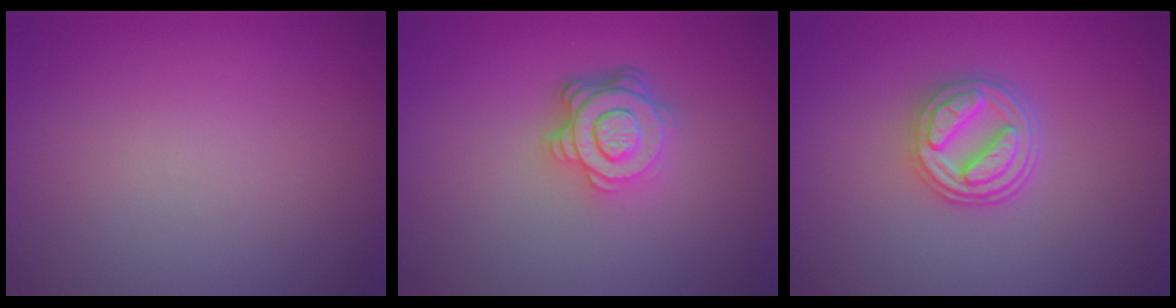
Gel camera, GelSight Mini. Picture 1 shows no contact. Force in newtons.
{"total": 4.7, "press": 3.4, "slide": 3.2}
{"total": 4.2, "press": 3.5, "slide": 2.3}